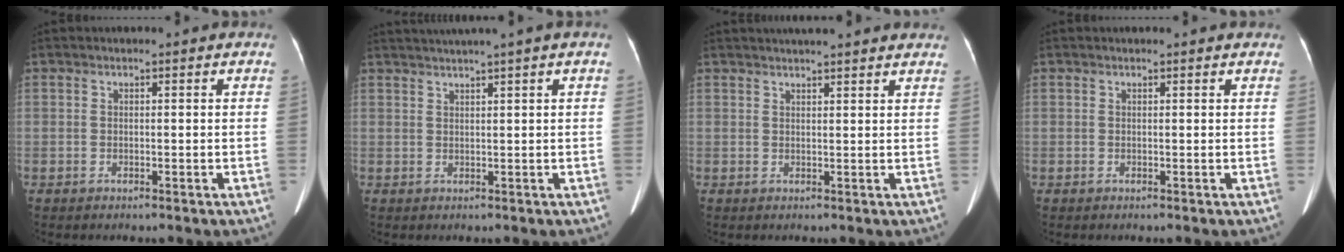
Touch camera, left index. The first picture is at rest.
{"total": 4.5, "force": [3.4, -1.4, 2.7], "torque": [-0.039, 0.019, 0.059]}
{"total": 11.1, "force": [10.1, 1.6, 4.4], "torque": [-0.054, 0.031, 0.116]}
{"total": 0.7, "force": [0.7, 0.1, 0.2], "torque": [-0.009, 0.001, 0.002]}